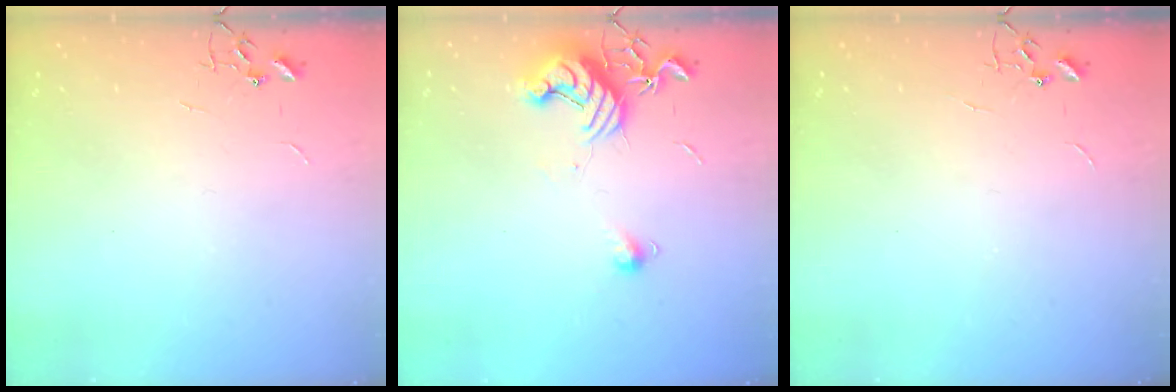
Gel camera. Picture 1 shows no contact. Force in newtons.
{"total": 11.4, "press": 11.4, "slide": 0.8}
{"total": 0.0}